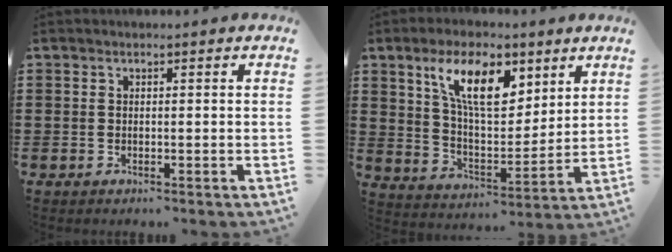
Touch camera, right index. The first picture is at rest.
{"total": 11.3, "force": [6.2, 5.0, 8.0], "torque": [-0.162, -0.001, 0.110]}